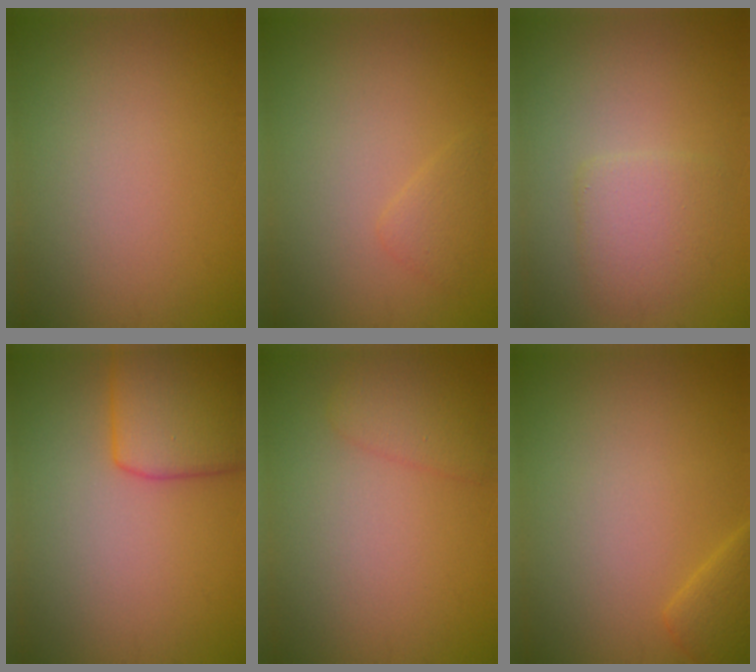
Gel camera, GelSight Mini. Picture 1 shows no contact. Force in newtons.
{"total": 1.4, "press": 1.4, "slide": 0.1}
{"total": 2.9, "press": 2.9, "slide": 0.3}
{"total": 6.4, "press": 6.4, "slide": 0.3}
{"total": 2.2, "press": 2.2, "slide": 0.1}
{"total": 2.0, "press": 2.0, "slide": 0.1}